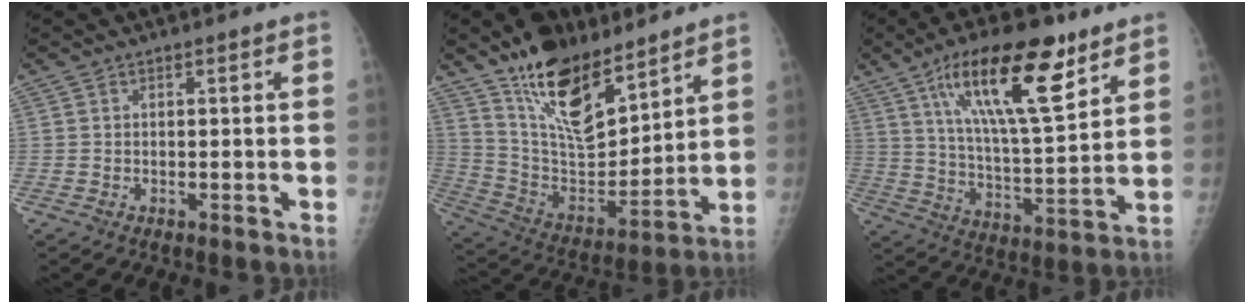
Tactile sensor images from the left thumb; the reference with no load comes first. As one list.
[{"total": 19.4, "force": [13.4, 8.2, 11.4], "torque": [-0.149, -0.083, 0.248]}, {"total": 20.2, "force": [11.0, 6.4, 15.6], "torque": [-0.234, -0.044, 0.190]}]